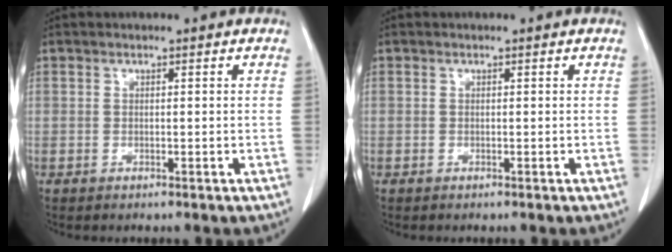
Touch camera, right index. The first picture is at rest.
{"total": 0.0}